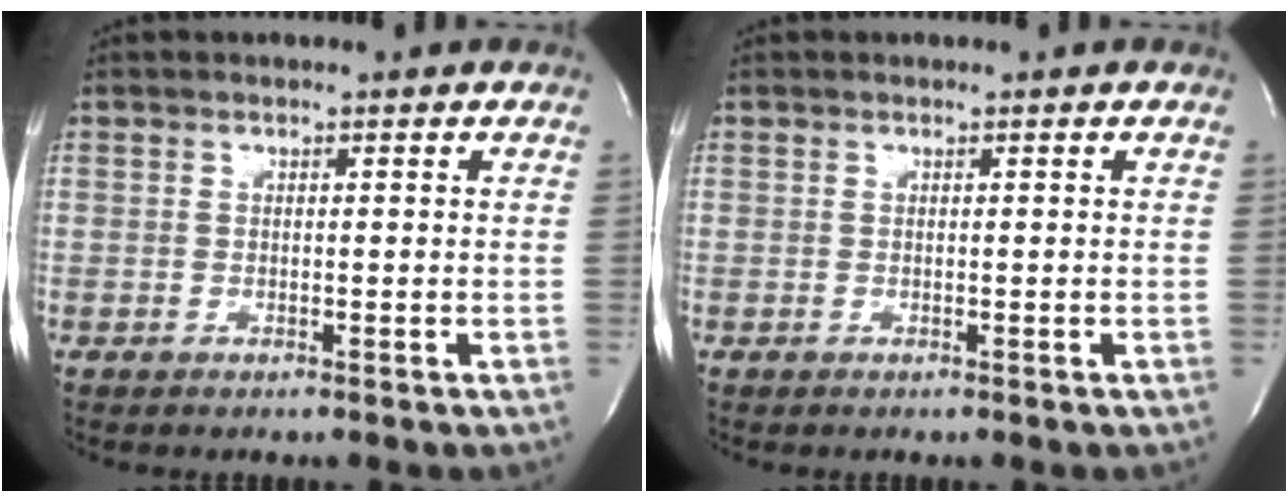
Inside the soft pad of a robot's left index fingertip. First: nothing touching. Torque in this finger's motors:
{"motor_torque": [-0.03, 0.12, 0.00, -0.01]}